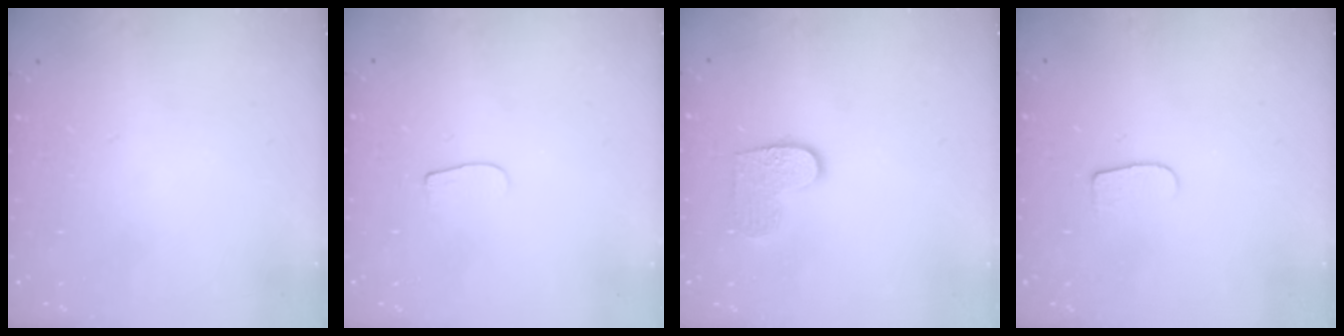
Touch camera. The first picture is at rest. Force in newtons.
{"total": 3.8, "press": 3.8, "slide": 0.5}
{"total": 7.4, "press": 7.4, "slide": 0.2}
{"total": 5.8, "press": 5.8, "slide": 0.7}